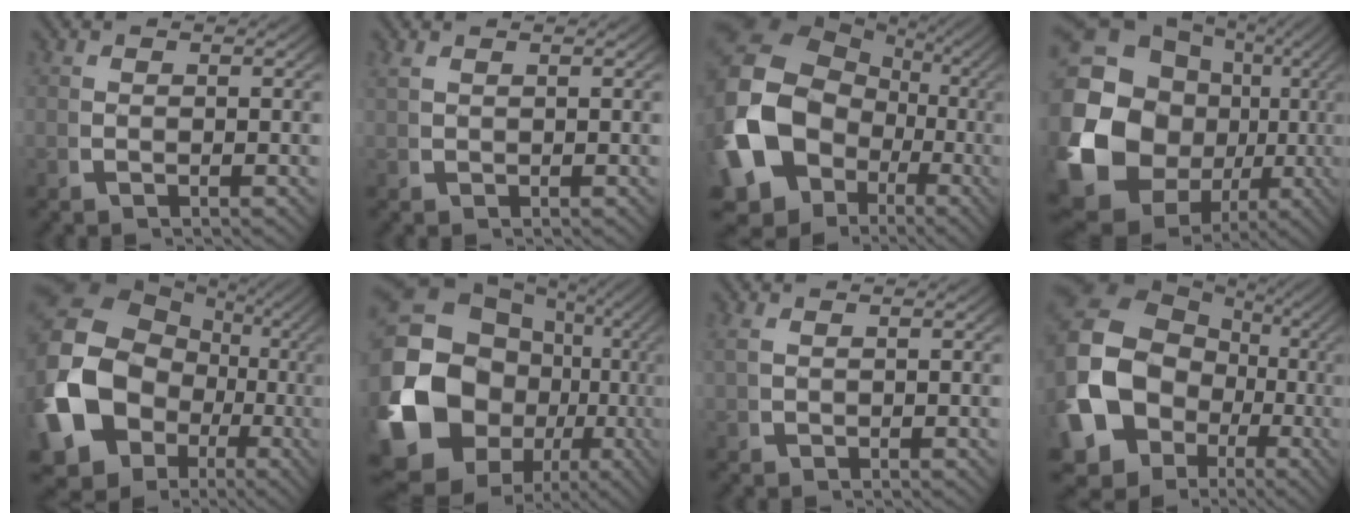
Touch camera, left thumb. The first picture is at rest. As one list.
[{"total": 0.6, "force": [0.5, -0.1, -0.1], "torque": [-0.003, 0.002, 0.015]}, {"total": 18.0, "force": [-1.4, 14.5, 10.7], "torque": [-0.235, -0.080, 0.012]}, {"total": 18.0, "force": [-1.1, 15.0, 9.9], "torque": [-0.235, -0.063, 0.000]}, {"total": 17.6, "force": [-1.8, 14.5, 9.9], "torque": [-0.222, -0.083, 0.003]}, {"total": 19.4, "force": [-2.3, 15.6, 11.4], "torque": [-0.253, -0.077, -0.012]}, {"total": 0.6, "force": [0.5, -0.1, 0.2], "torque": [-0.011, 0.001, 0.016]}, {"total": 16.5, "force": [-1.6, 13.6, 9.1], "torque": [-0.207, -0.079, 0.008]}]